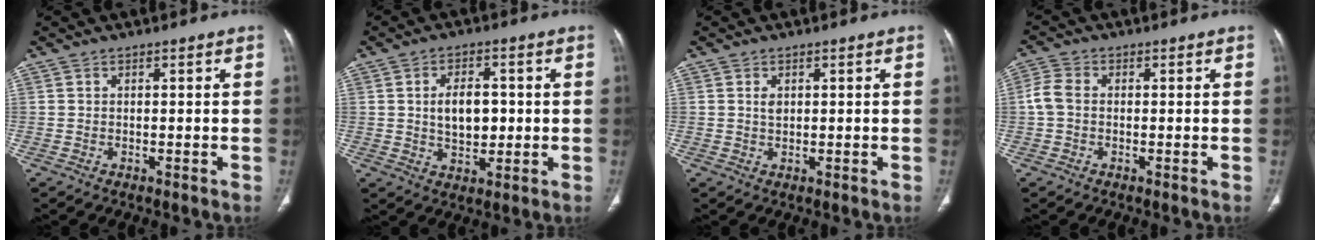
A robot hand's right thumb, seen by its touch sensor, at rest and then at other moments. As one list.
[{"total": 7.3, "force": [0.5, 4.4, 5.8], "torque": [-0.082, 0.000, 0.011]}, {"total": 1.5, "force": [0.5, 1.0, 1.0], "torque": [-0.012, -0.002, 0.009]}, {"total": 3.7, "force": [-0.3, 2.7, 2.5], "torque": [-0.061, 0.009, -0.014]}]